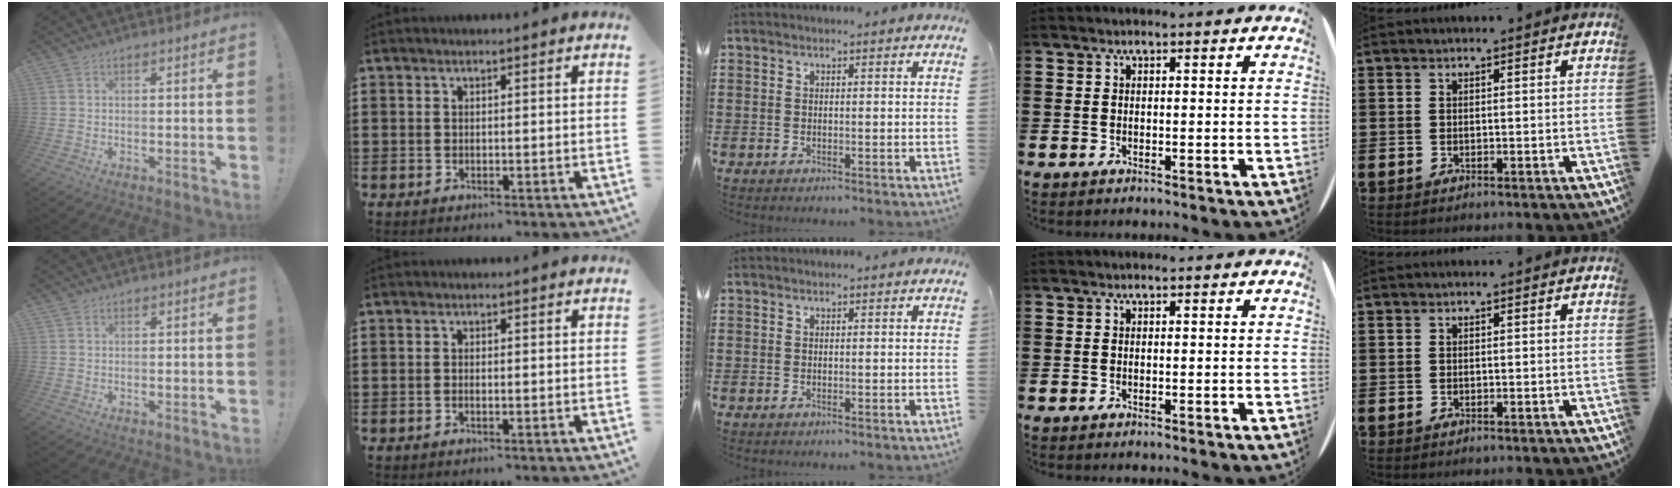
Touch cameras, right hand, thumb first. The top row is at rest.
{"index": {"total": 0.7, "force": [-0.3, 0.2, 0.6], "torque": [-0.011, -0.004, -0.004]}}